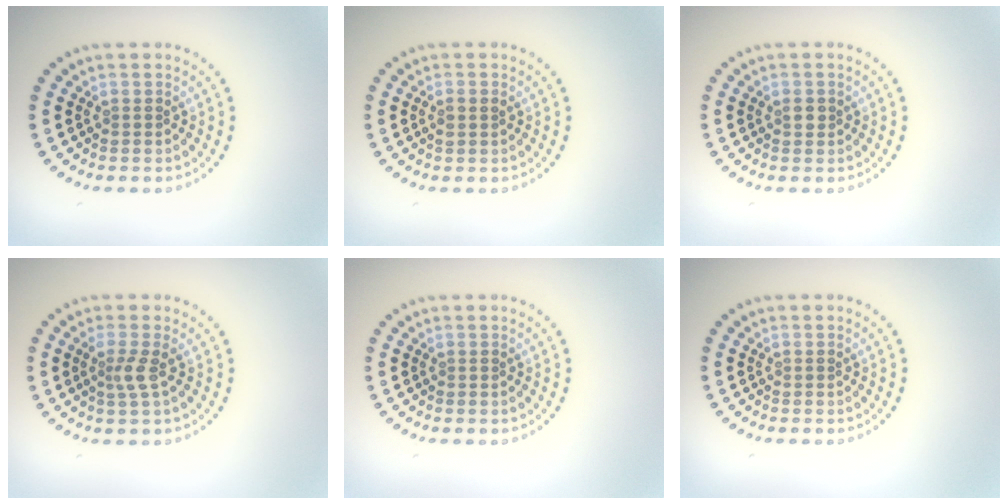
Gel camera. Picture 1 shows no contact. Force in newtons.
{"total": 1.0, "press": 1.0, "slide": 0.1}
{"total": 1.0, "press": 1.0, "slide": 0.2}
{"total": 1.8, "press": 1.4, "slide": 1.2}
{"total": 0.0}
{"total": 0.0}